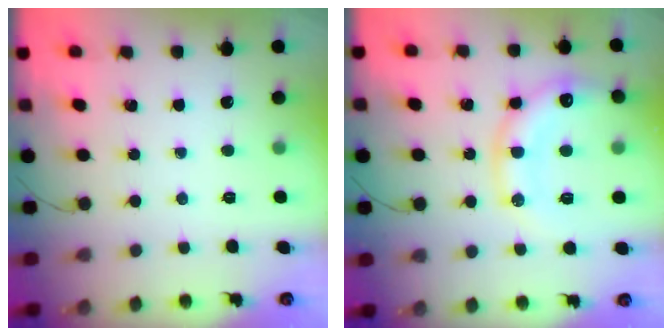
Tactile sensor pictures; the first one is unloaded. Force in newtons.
{"total": 15.5, "press": 15.3, "slide": 2.3}